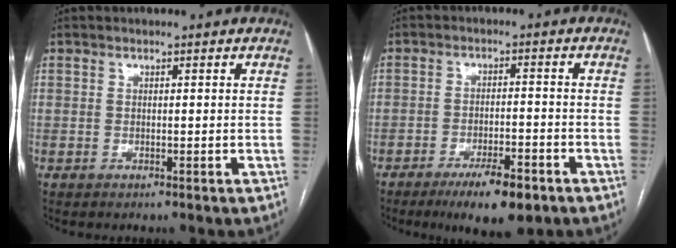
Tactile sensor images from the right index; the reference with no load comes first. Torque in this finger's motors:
{"motor_torque": [0.22, 0.03, 0.05, 0.02]}